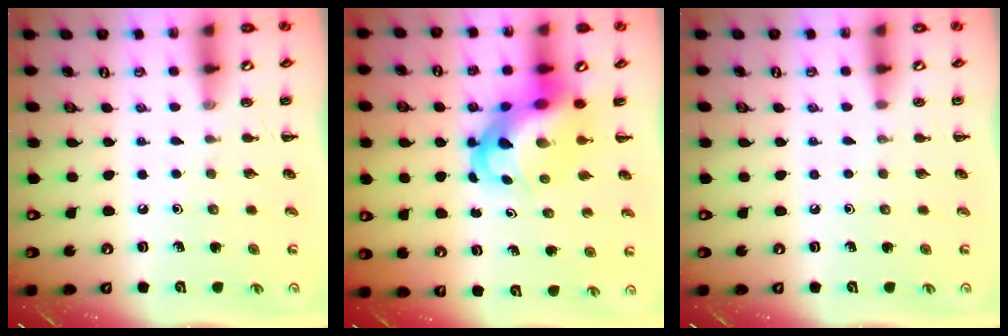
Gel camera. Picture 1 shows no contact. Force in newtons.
{"total": 9.9, "press": 9.6, "slide": 2.7}
{"total": 0.0}